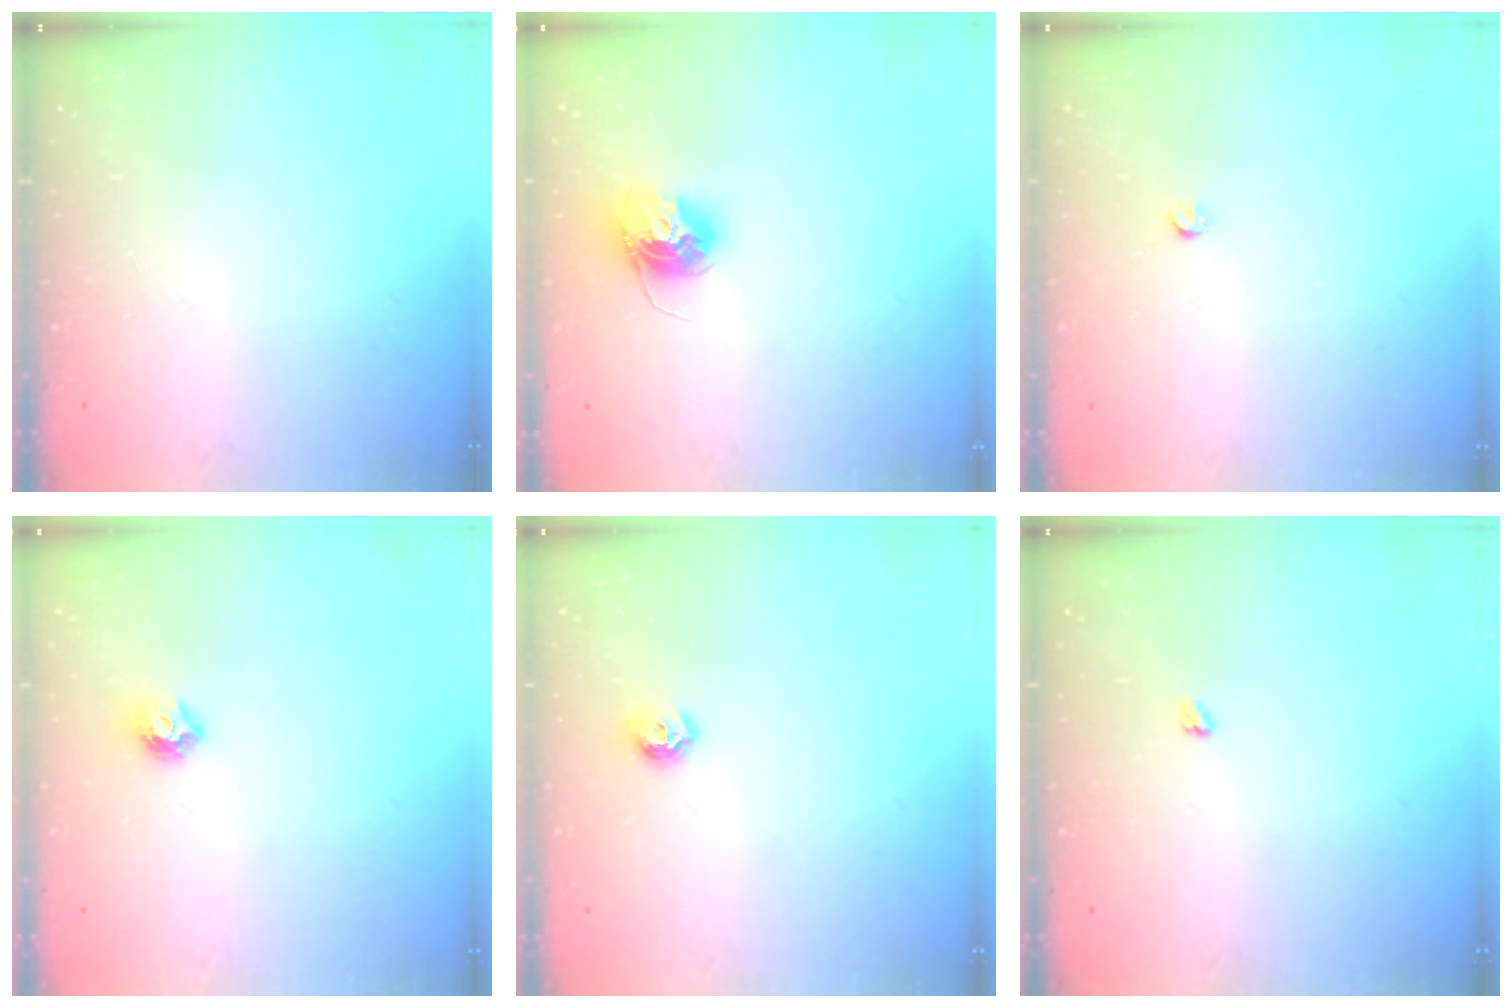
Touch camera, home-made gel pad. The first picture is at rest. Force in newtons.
{"total": 12.1, "press": 12.1, "slide": 1.1}
{"total": 2.8, "press": 2.8, "slide": 0.5}
{"total": 6.8, "press": 6.8, "slide": 0.7}
{"total": 6.8, "press": 6.7, "slide": 1.0}
{"total": 2.4, "press": 2.4, "slide": 0.4}